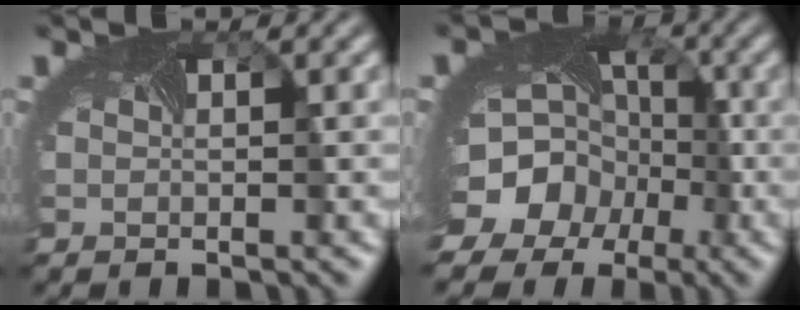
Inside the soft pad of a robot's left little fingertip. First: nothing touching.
{"total": 13.3, "force": [-5.5, 11.2, 4.6], "torque": [-0.099, -0.031, -0.099]}